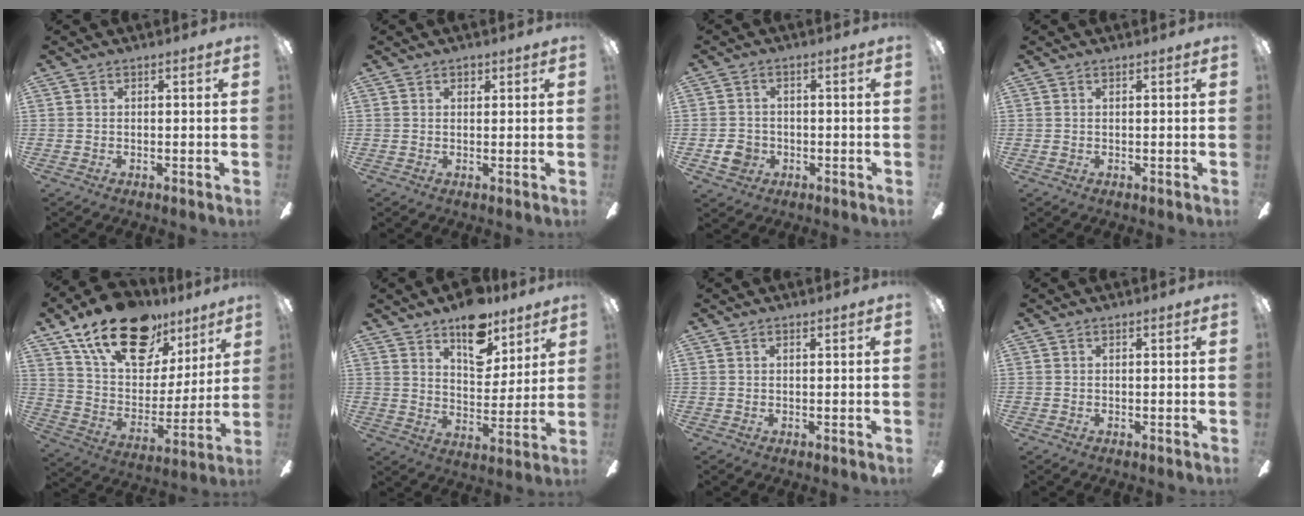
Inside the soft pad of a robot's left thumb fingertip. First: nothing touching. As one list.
[{"total": 1.3, "force": [0.8, 0.9, 0.5], "torque": [-0.001, -0.001, 0.013]}, {"total": 4.6, "force": [-1.5, 4.0, 1.7], "torque": [-0.035, 0.004, -0.028]}, {"total": 0.0}, {"total": 22.1, "force": [14.5, 11.6, 11.9], "torque": [-0.195, -0.078, 0.258]}, {"total": 13.3, "force": [9.6, 6.8, 6.2], "torque": [-0.081, -0.057, 0.173]}, {"total": 0.5, "force": [0.4, 0.1, 0.3], "torque": [0.001, -0.002, 0.005]}, {"total": 0.0}]